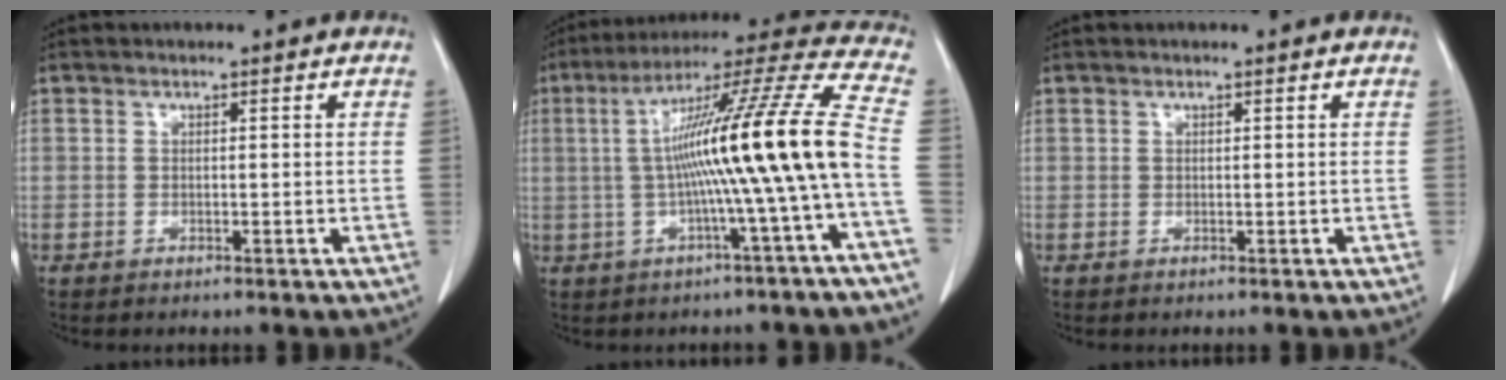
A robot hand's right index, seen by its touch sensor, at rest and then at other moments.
{"total": 16.1, "force": [-1.4, -1.9, 15.9], "torque": [-0.263, 0.017, -0.030]}
{"total": 0.0}